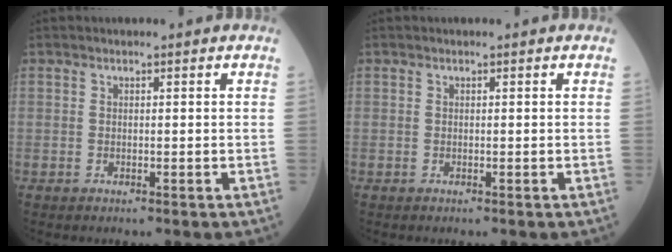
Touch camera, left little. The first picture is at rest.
{"total": 0.0}